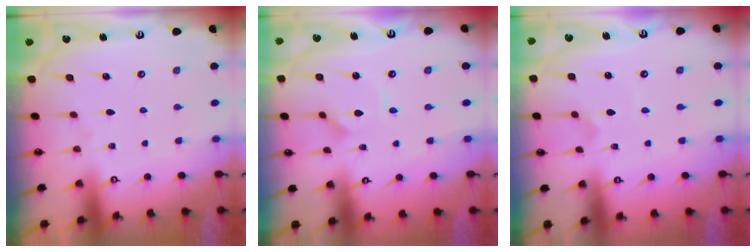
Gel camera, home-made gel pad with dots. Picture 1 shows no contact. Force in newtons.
{"total": 1.5, "press": 1.5, "slide": 0.1}
{"total": 2.1, "press": 2.0, "slide": 0.4}